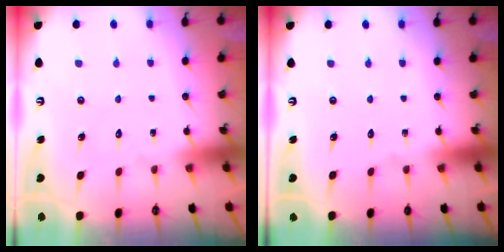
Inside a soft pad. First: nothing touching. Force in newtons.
{"total": 0.0}